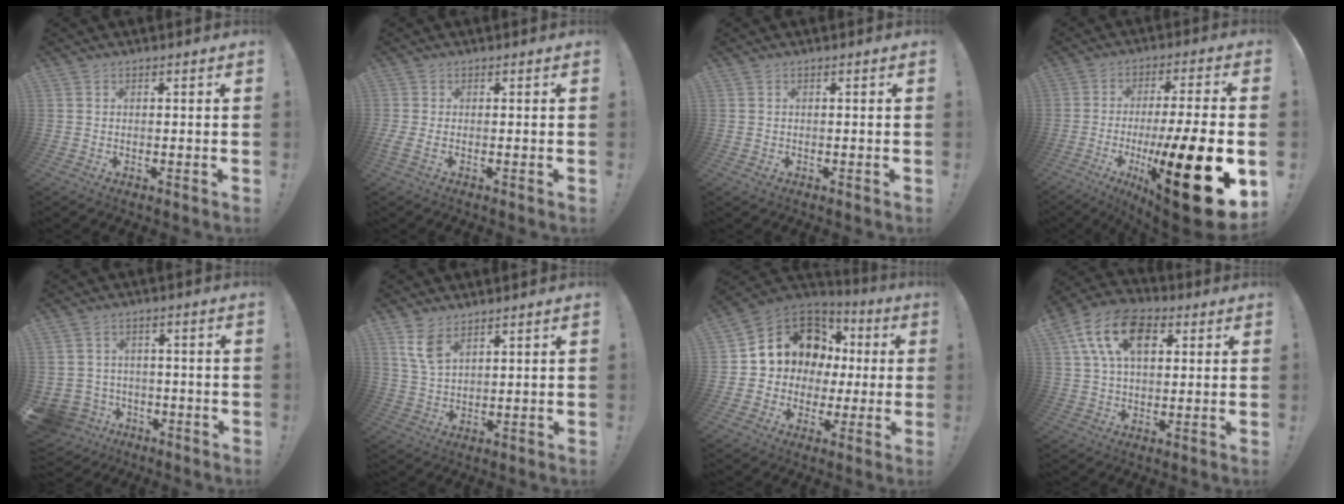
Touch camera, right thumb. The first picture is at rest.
{"total": 1.5, "force": [0.0, 0.2, 1.5], "torque": [-0.030, -0.011, -0.001]}
{"total": 0.6, "force": [-0.3, 0.5, 0.2], "torque": [-0.007, 0.005, -0.005]}
{"total": 24.1, "force": [-7.4, 5.1, 22.4], "torque": [-0.345, 0.025, -0.110]}
{"total": 5.9, "force": [-2.0, 5.5, 1.2], "torque": [-0.055, 0.014, -0.029]}
{"total": 6.8, "force": [4.3, 3.2, 4.2], "torque": [-0.072, -0.018, 0.081]}
{"total": 13.3, "force": [4.3, 11.4, 5.3], "torque": [-0.073, -0.029, 0.101]}
{"total": 16.0, "force": [5.9, 10.0, 11.1], "torque": [-0.199, -0.005, 0.107]}